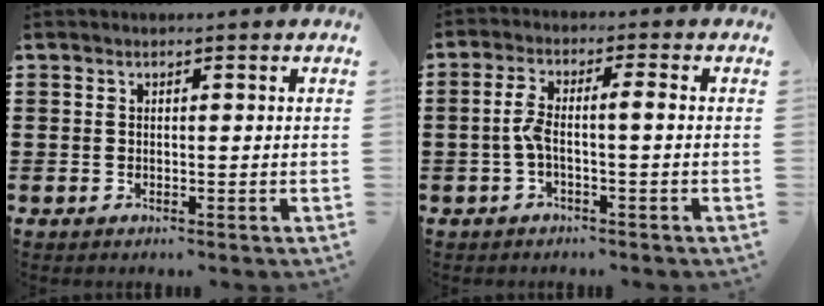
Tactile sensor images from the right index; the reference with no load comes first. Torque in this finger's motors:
{"motor_torque": [0.97, -0.43, 0.21, 0.13]}